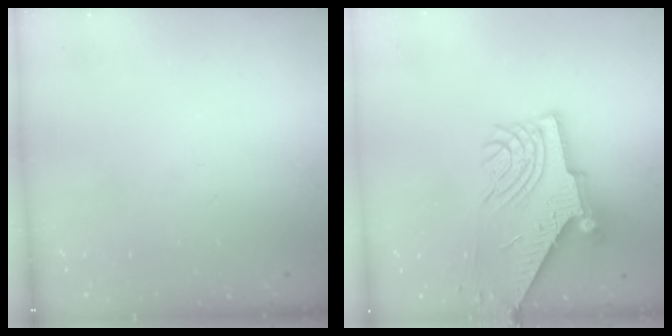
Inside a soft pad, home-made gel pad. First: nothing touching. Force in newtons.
{"total": 9.7, "press": 9.7, "slide": 1.0}